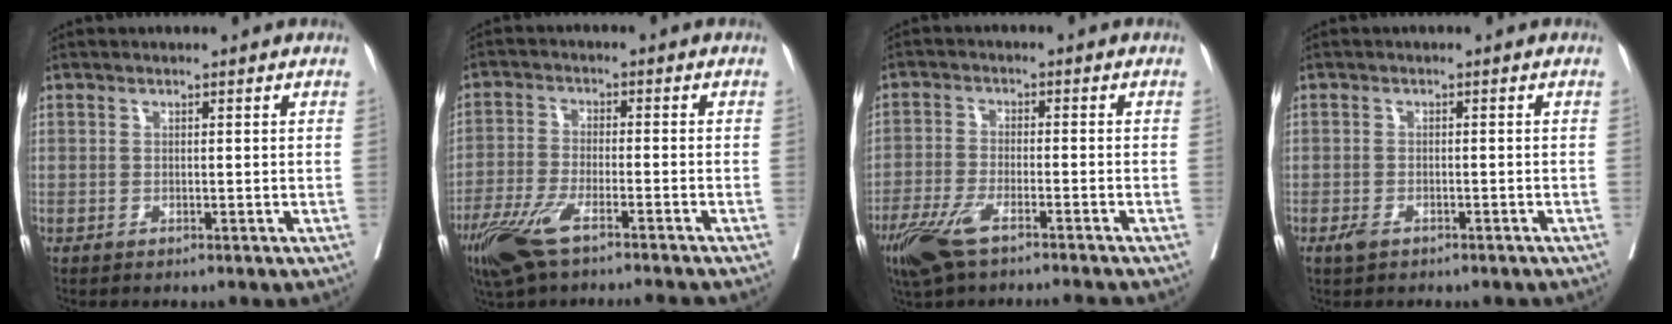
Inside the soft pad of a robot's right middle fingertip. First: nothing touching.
{"total": 10.0, "force": [-7.4, 1.1, 6.7], "torque": [-0.127, -0.021, -0.130]}
{"total": 8.8, "force": [-6.6, 1.0, 5.7], "torque": [-0.108, -0.019, -0.117]}
{"total": 2.3, "force": [-1.6, 1.0, 1.3], "torque": [-0.024, 0.000, -0.020]}